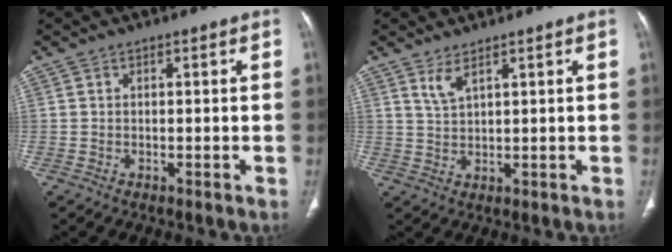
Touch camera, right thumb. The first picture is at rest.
{"total": 2.8, "force": [2.0, 0.6, 1.9], "torque": [-0.044, -0.015, 0.048]}